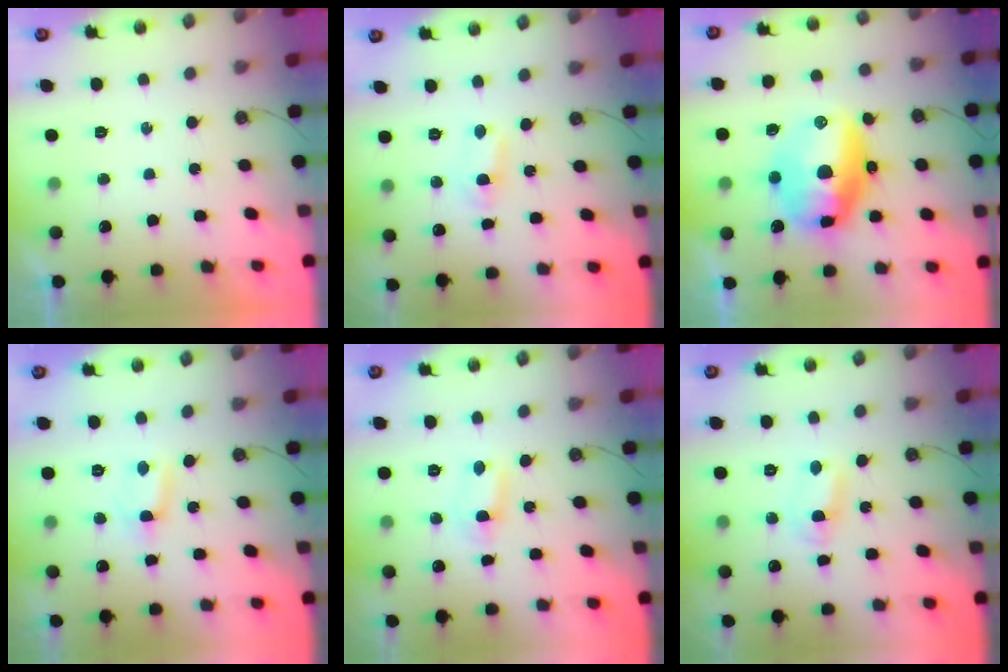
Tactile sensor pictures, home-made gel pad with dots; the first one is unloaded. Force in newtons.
{"total": 1.5, "press": 1.3, "slide": 0.7}
{"total": 16.1, "press": 16.1, "slide": 1.5}
{"total": 0.6, "press": 0.3, "slide": 0.5}
{"total": 1.6, "press": 1.1, "slide": 1.1}
{"total": 2.7, "press": 2.7, "slide": 0.3}